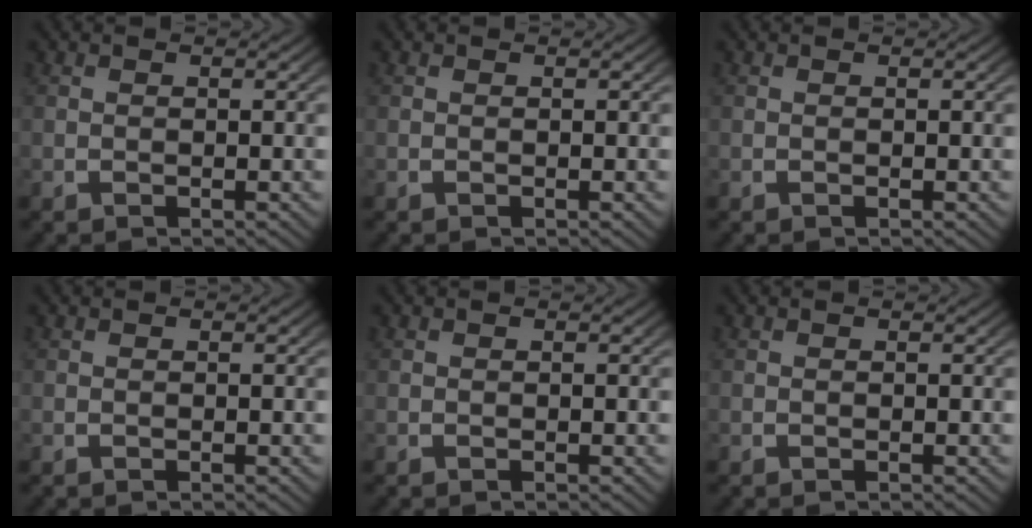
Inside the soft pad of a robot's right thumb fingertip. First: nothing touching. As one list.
[{"total": 0.0}, {"total": 0.0}, {"total": 0.0}, {"total": 0.0}, {"total": 0.0}]